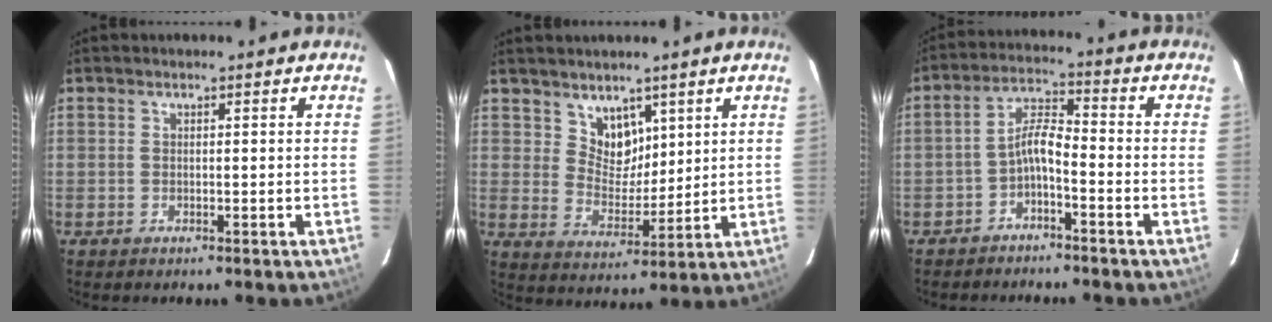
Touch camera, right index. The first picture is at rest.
{"total": 6.5, "force": [4.2, 4.5, 2.1], "torque": [-0.026, 0.001, 0.083]}
{"total": 3.9, "force": [-2.3, 0.9, 3.0], "torque": [-0.067, 0.015, -0.042]}